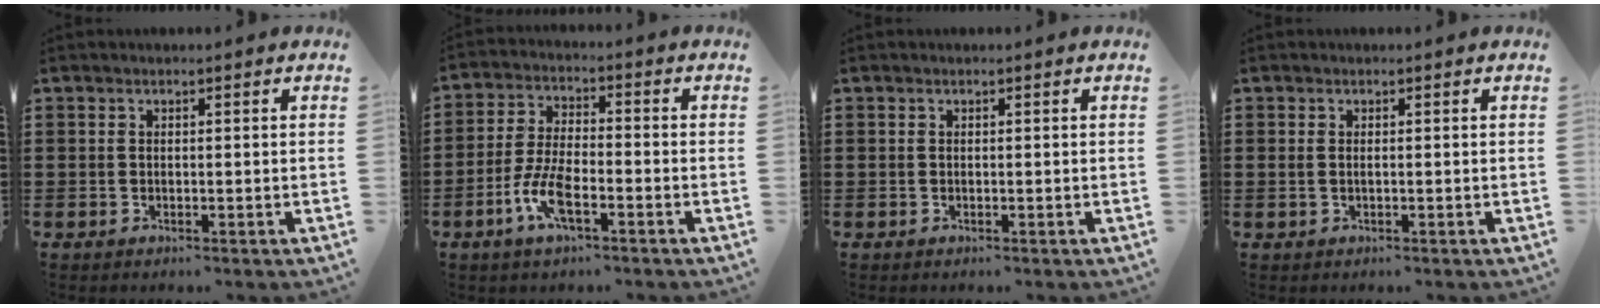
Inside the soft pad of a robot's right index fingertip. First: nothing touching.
{"total": 7.0, "force": [-3.3, 2.3, 5.7], "torque": [-0.132, -0.008, -0.067]}
{"total": 0.0}
{"total": 0.8, "force": [0.0, 0.3, 0.7], "torque": [-0.015, 0.002, 0.000]}